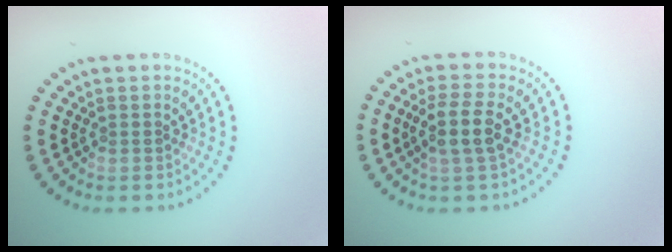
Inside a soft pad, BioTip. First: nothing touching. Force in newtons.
{"total": 2.9, "press": 2.5, "slide": 1.4}